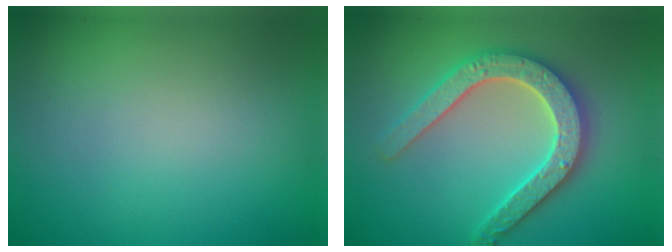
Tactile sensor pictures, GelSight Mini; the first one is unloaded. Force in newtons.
{"total": 5.2, "press": 5.1, "slide": 1.0}